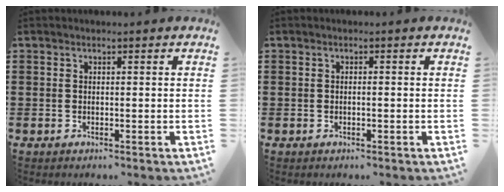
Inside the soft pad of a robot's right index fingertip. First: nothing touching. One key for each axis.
{"total": 0.6, "fx": -0.1, "fy": 0.1, "fz": 0.6, "tx": -0.011, "ty": -0.003, "tz": -0.002}